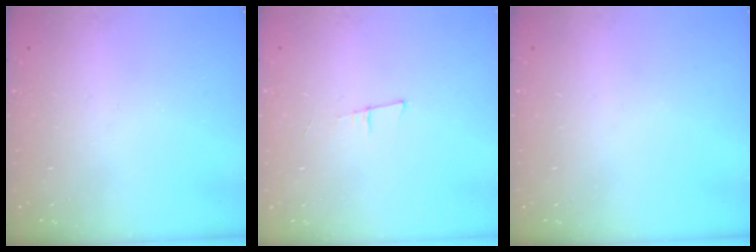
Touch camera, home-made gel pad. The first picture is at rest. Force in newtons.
{"total": 5.6, "press": 4.7, "slide": 2.9}
{"total": 0.0}